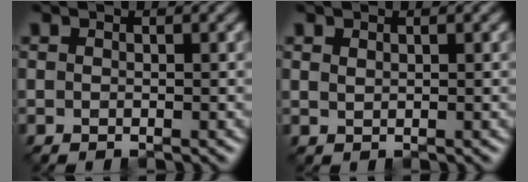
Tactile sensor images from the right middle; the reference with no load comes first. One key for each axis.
{"total": 0.6, "fx": 0.5, "fy": 0.3, "fz": 0.2, "tx": -0.008, "ty": -0.001, "tz": 0.013}